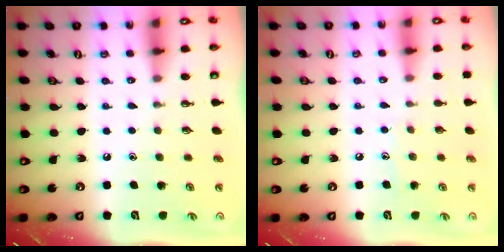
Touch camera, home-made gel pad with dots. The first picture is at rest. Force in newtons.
{"total": 4.6, "press": 4.5, "slide": 0.5}